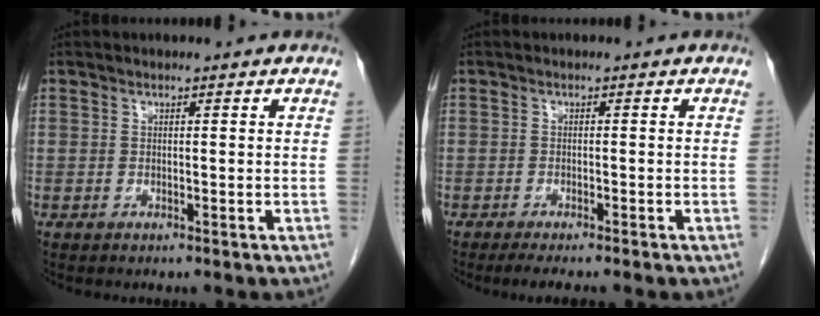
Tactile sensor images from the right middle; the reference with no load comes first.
{"total": 3.4, "force": [-2.7, 0.0, 2.1], "torque": [-0.028, -0.007, -0.040]}